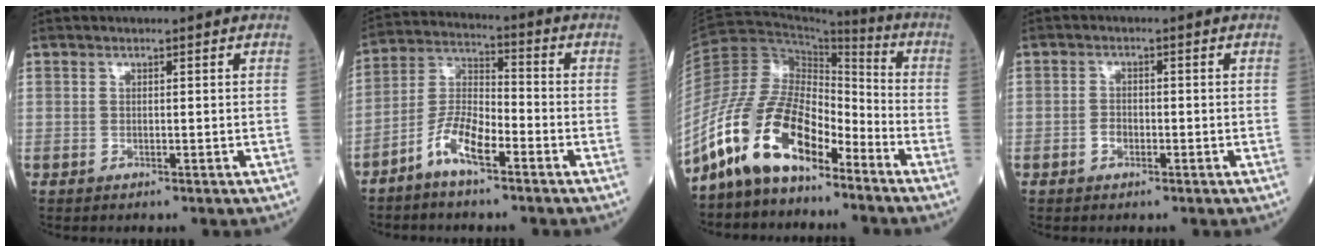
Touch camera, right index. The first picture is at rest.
{"total": 8.0, "force": [-4.8, 2.3, 6.0], "torque": [-0.128, 0.007, -0.098]}
{"total": 13.7, "force": [-9.6, 5.6, 8.0], "torque": [-0.173, 0.023, -0.185]}
{"total": 1.8, "force": [-0.8, 1.2, 1.1], "torque": [-0.013, 0.006, -0.014]}